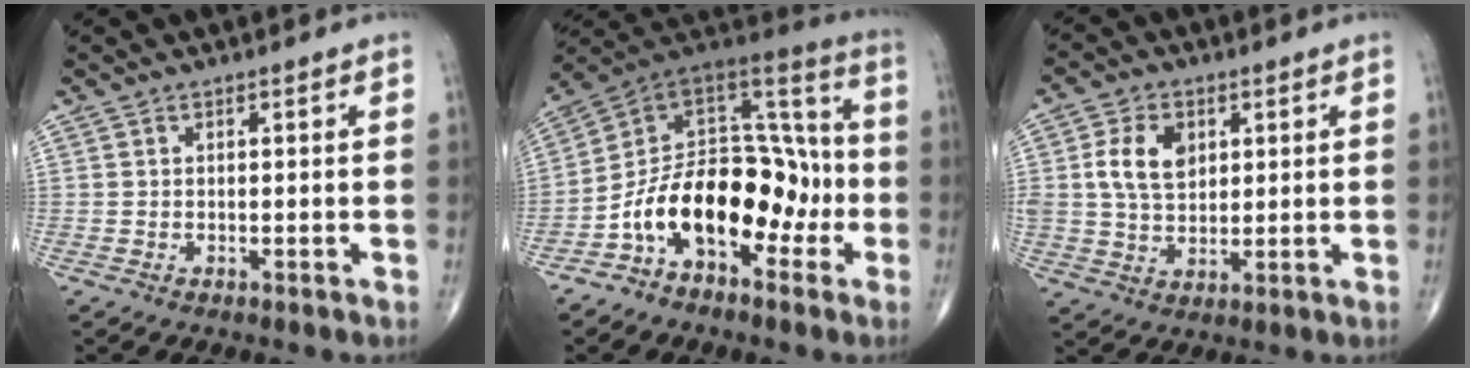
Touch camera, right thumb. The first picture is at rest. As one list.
[{"total": 20.1, "force": [-6.3, 12.5, 14.4], "torque": [-0.190, 0.086, -0.105]}, {"total": 9.6, "force": [2.6, 6.7, 6.4], "torque": [-0.102, -0.005, 0.052]}]